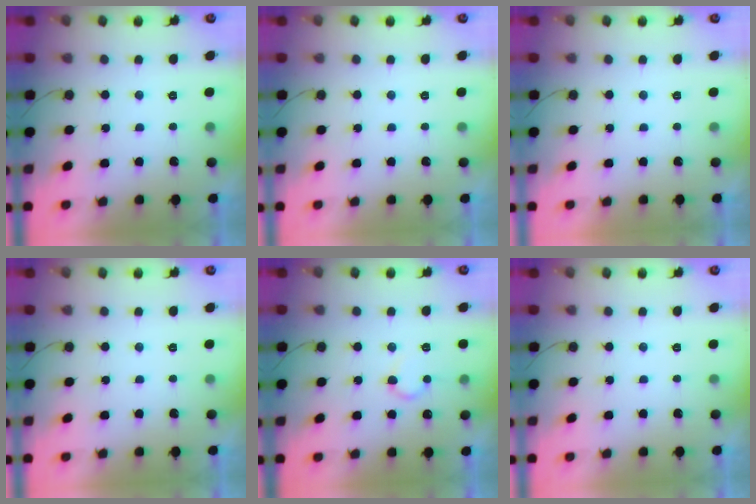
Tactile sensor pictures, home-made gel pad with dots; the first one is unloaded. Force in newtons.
{"total": 0.0}
{"total": 1.7, "press": 1.6, "slide": 0.0}
{"total": 0.0}
{"total": 7.8, "press": 7.7, "slide": 0.7}
{"total": 0.0}